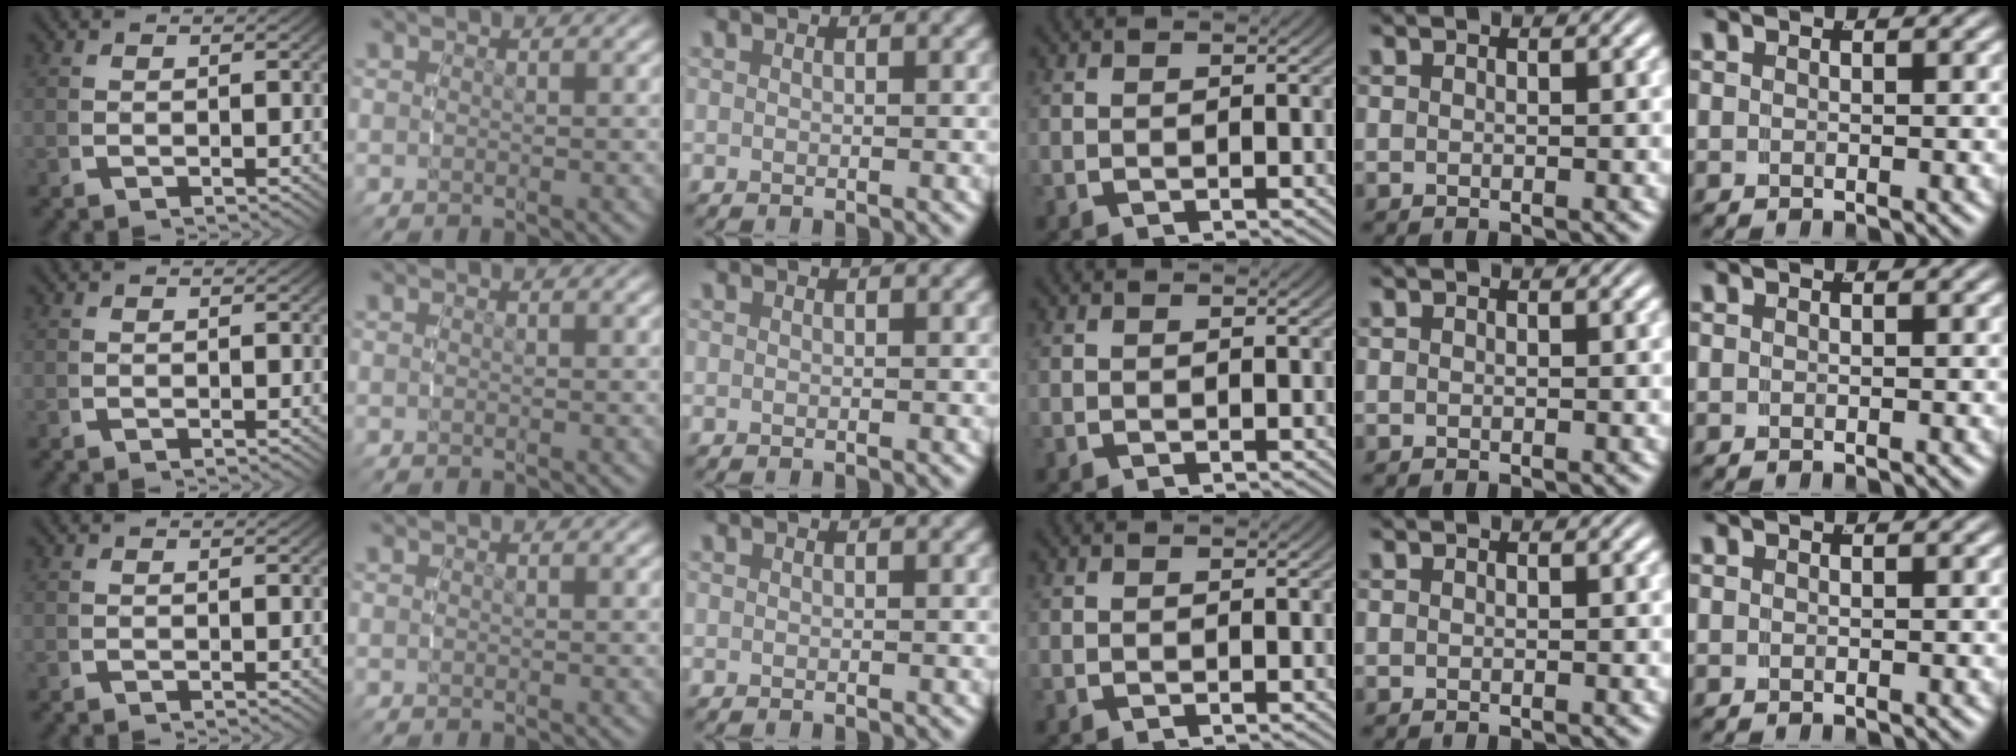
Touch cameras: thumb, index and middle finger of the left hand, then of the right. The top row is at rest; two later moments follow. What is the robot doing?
{"motion": "reach", "object": "jacket"}